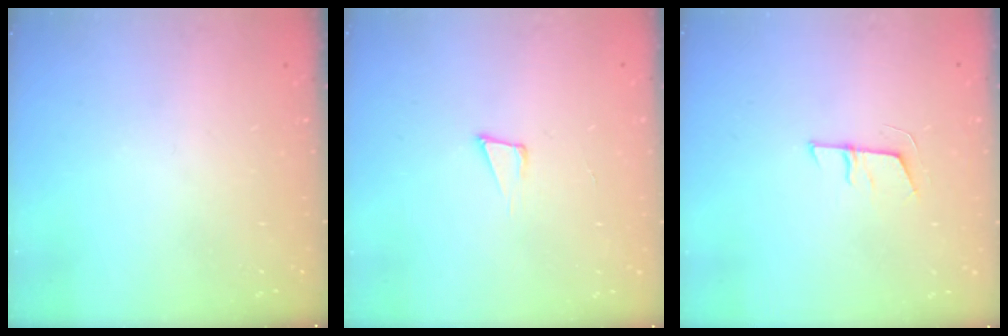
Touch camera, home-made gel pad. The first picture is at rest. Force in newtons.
{"total": 4.0, "press": 2.5, "slide": 3.1}
{"total": 5.7, "press": 5.6, "slide": 1.0}